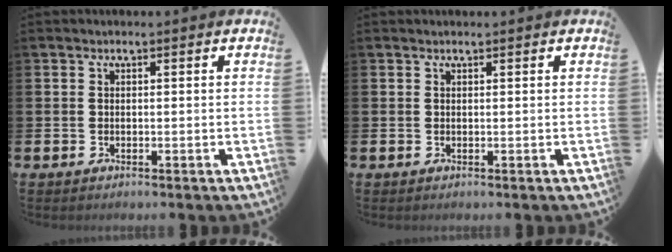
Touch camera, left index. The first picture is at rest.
{"total": 0.0}